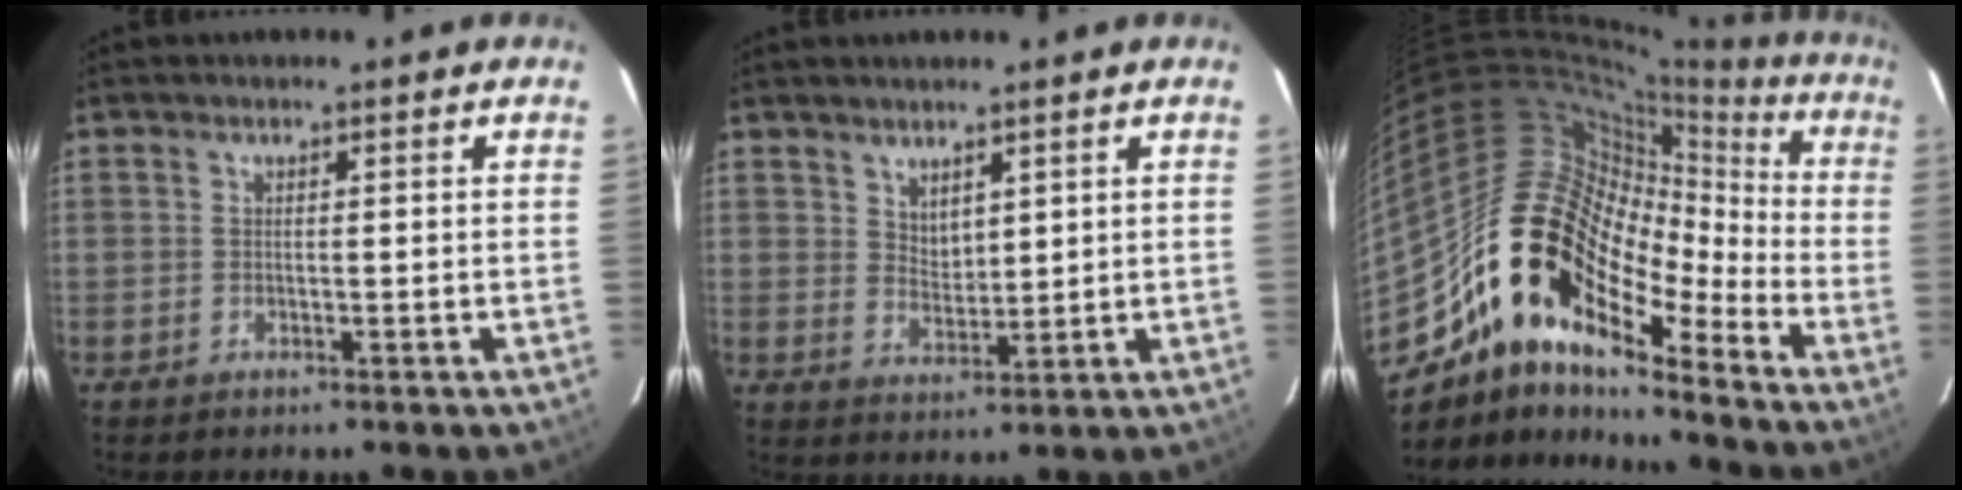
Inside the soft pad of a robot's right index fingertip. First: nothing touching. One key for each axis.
{"total": 3.8, "fx": 2.8, "fy": 1.9, "fz": 1.6, "tx": -0.022, "ty": 0.000, "tz": 0.054}
{"total": 19.6, "fx": -12.4, "fy": 9.9, "fz": 11.5, "tx": -0.185, "ty": 0.011, "tz": -0.244}